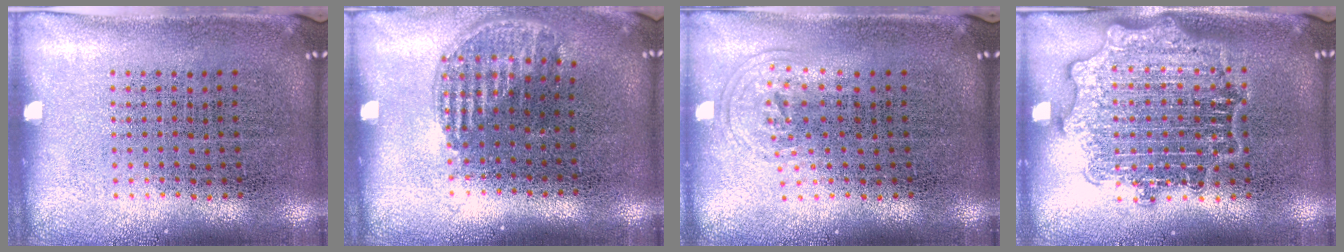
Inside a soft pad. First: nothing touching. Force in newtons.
{"total": 1.2, "press": 1.0, "slide": 0.6}
{"total": 0.9, "press": 0.6, "slide": 0.6}
{"total": 2.7, "press": 2.7, "slide": 0.4}